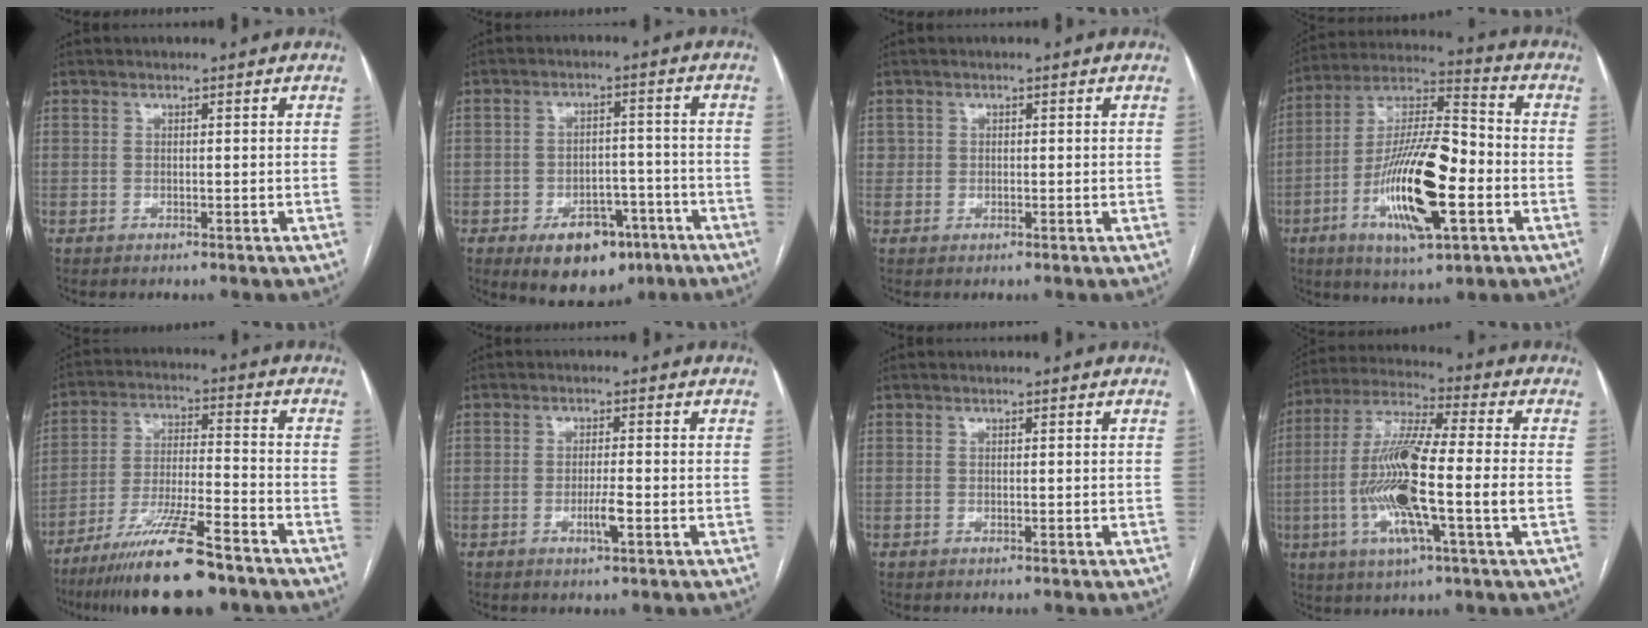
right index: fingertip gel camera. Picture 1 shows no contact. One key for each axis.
{"total": 10.1, "fx": -5.8, "fy": 6.1, "fz": 5.6, "tx": -0.071, "ty": 0.011, "tz": -0.078}
{"total": 1.3, "fx": 0.3, "fy": 1.3, "fz": 0.1, "tx": 0.011, "ty": 0.004, "tz": 0.001}
{"total": 18.7, "fx": -5.3, "fy": 4.4, "fz": 17.4, "tx": -0.336, "ty": -0.002, "tz": -0.089}
{"total": 15.0, "fx": -11.0, "fy": 1.6, "fz": 10.0, "tx": -0.192, "ty": -0.031, "tz": -0.192}
{"total": 2.9, "fx": -1.0, "fy": 0.2, "fz": 2.7, "tx": -0.050, "ty": -0.003, "tz": -0.018}
{"total": 0.0}
{"total": 16.4, "fx": -3.0, "fy": 1.1, "fz": 16.1, "tx": -0.322, "ty": -0.005, "tz": -0.060}